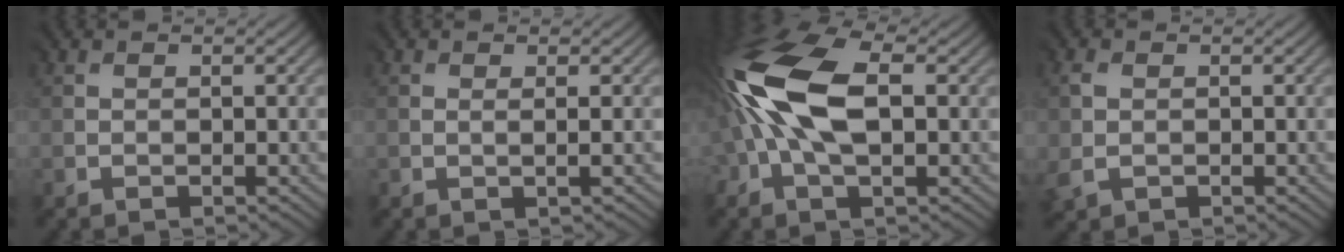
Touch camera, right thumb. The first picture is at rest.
{"total": 0.6, "force": [0.0, 0.0, 0.6], "torque": [-0.012, 0.002, -0.003]}
{"total": 15.1, "force": [0.8, 7.7, 12.9], "torque": [-0.288, 0.028, 0.001]}
{"total": 2.6, "force": [0.1, 2.2, 1.4], "torque": [-0.052, -0.001, 0.001]}